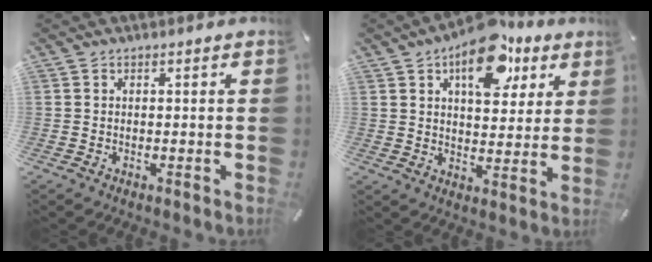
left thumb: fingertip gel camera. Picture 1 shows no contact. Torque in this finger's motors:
{"motor_torque": [1.97, 1.98, 1.34, -1.38, 0.43]}